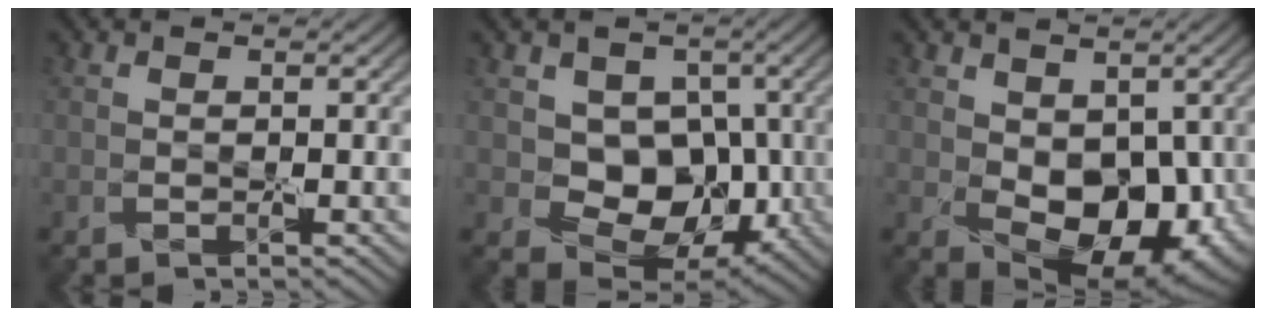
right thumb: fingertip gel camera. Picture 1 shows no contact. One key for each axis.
{"total": 7.4, "fx": 0.2, "fy": 6.2, "fz": 4.0, "tx": -0.047, "ty": -0.010, "tz": -0.010}
{"total": 8.8, "fx": -0.1, "fy": 5.9, "fz": 6.5, "tx": -0.098, "ty": -0.029, "tz": 0.009}